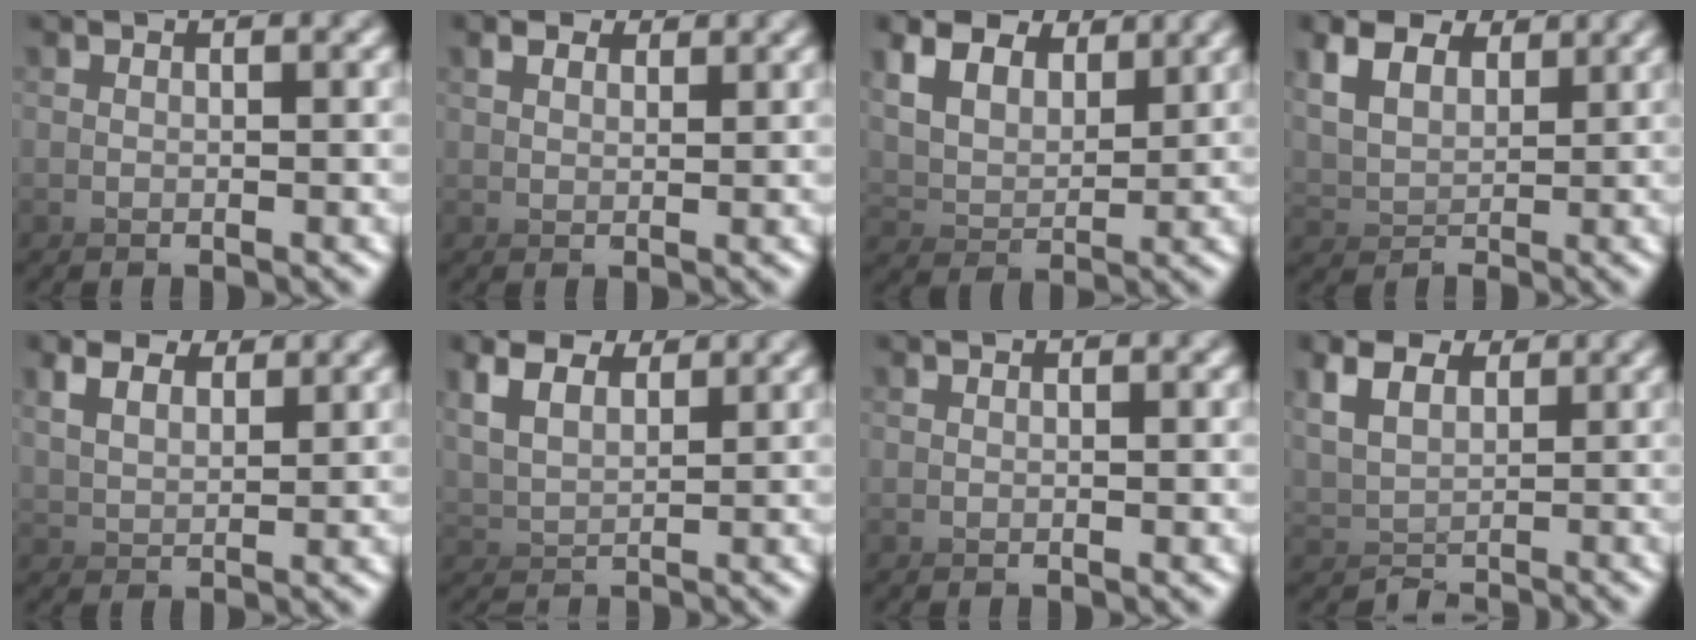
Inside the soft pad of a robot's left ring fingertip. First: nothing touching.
{"total": 1.2, "force": [0.7, -0.4, -0.9], "torque": [0.031, 0.007, 0.004]}
{"total": 5.0, "force": [3.5, -0.7, -3.5], "torque": [0.032, 0.027, 0.037]}
{"total": 3.3, "force": [2.5, 0.5, -2.1], "torque": [-0.005, 0.013, 0.023]}
{"total": 2.8, "force": [2.3, -0.5, -1.5], "torque": [0.001, 0.006, 0.030]}
{"total": 2.9, "force": [2.2, -0.2, -1.8], "torque": [-0.008, 0.007, 0.029]}
{"total": 0.0}
{"total": 1.9, "force": [1.1, 1.4, -0.7], "torque": [-0.012, 0.003, 0.007]}